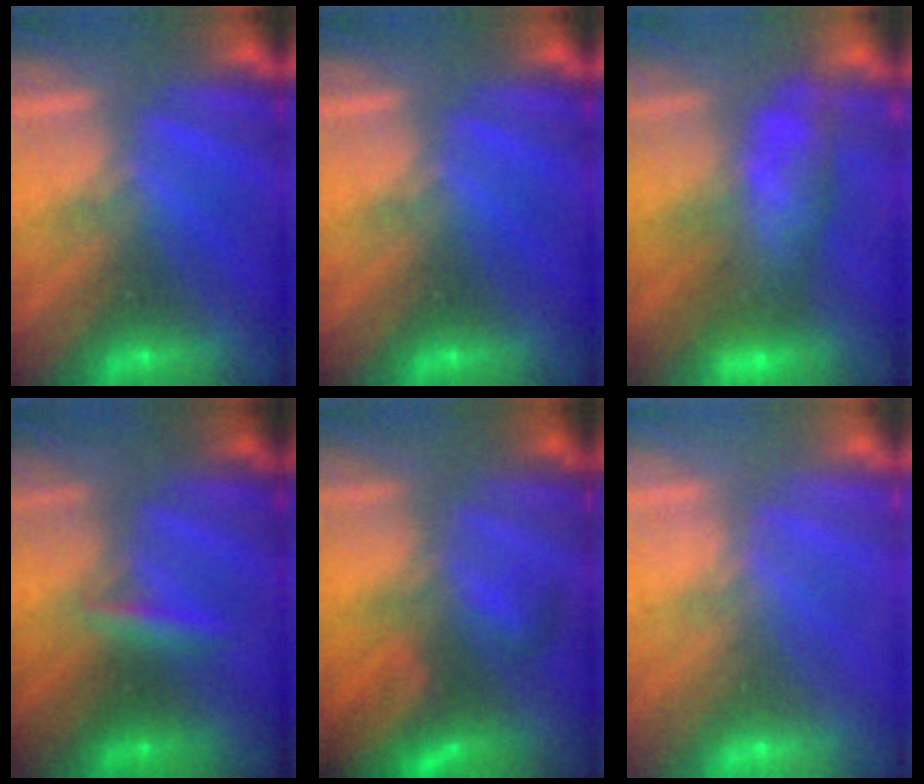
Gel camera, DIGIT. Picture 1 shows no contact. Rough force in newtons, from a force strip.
{"total": 0.0}
{"total": 8.0}
{"total": 2.4}
{"total": 7.0}
{"total": 7.8}